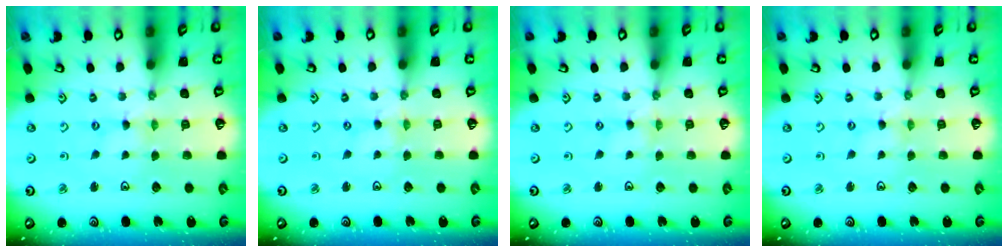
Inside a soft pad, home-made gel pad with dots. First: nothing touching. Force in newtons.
{"total": 0.0}
{"total": 0.0}
{"total": 0.6, "press": 0.6, "slide": 0.1}